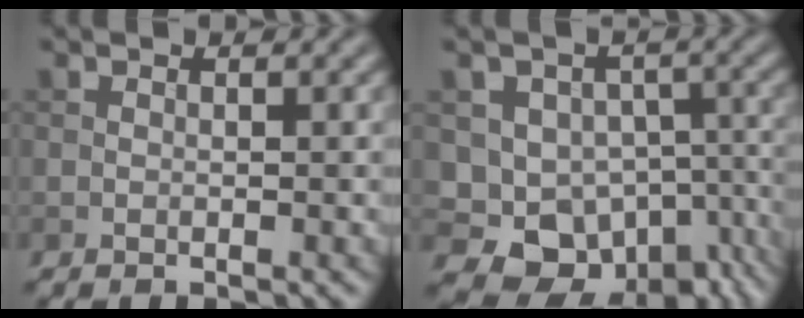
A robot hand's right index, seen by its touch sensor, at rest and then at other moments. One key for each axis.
{"total": 12.4, "fx": -5.6, "fy": 9.7, "fz": 5.4, "tx": -0.090, "ty": -0.017, "tz": -0.072}